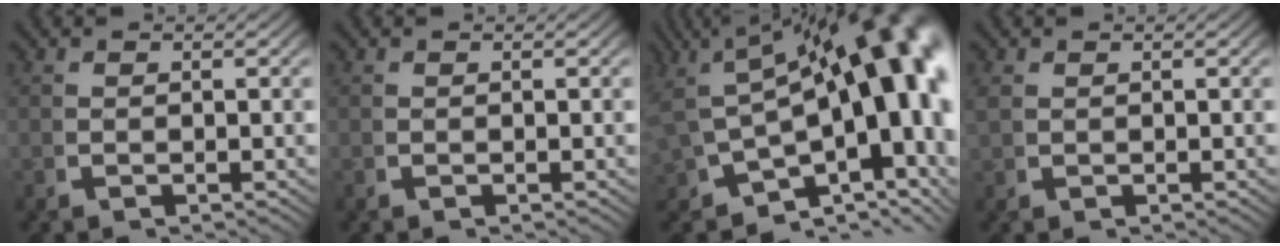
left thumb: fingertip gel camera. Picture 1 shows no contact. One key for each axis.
{"total": 0.0}
{"total": 22.4, "fx": 2.0, "fy": 12.7, "fz": 18.4, "tx": -0.260, "ty": -0.021, "tz": 0.034}
{"total": 0.9, "fx": 0.7, "fy": 0.4, "fz": 0.3, "tx": -0.012, "ty": -0.001, "tz": 0.021}